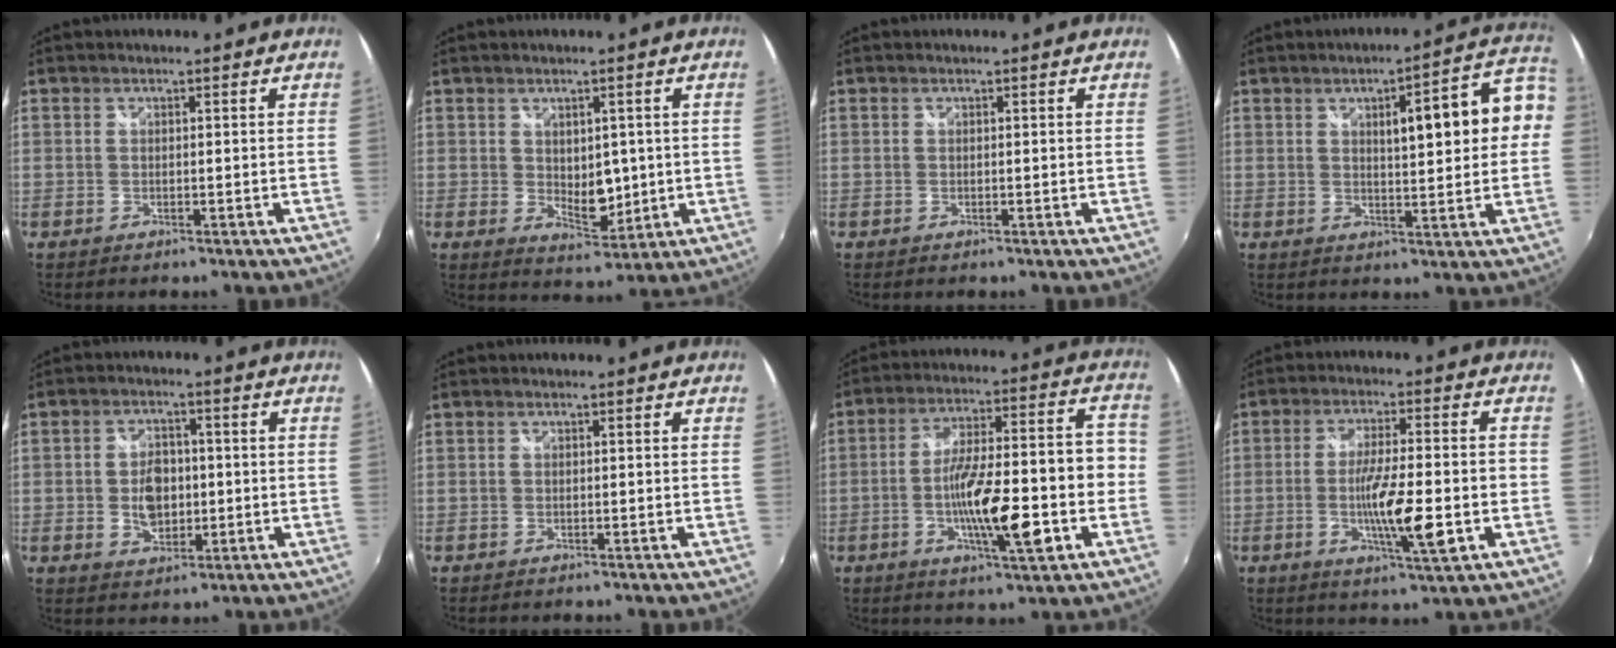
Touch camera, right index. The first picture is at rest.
{"total": 5.5, "force": [0.6, 3.7, 4.1], "torque": [-0.059, -0.011, 0.018]}
{"total": 0.0}
{"total": 12.0, "force": [2.0, 3.0, 11.4], "torque": [-0.155, 0.032, 0.041]}
{"total": 6.7, "force": [-0.6, 4.7, 4.7], "torque": [-0.084, 0.008, -0.003]}
{"total": 0.0}
{"total": 17.3, "force": [-5.8, 3.8, 15.8], "torque": [-0.260, -0.001, -0.088]}
{"total": 11.7, "force": [-3.2, 1.4, 11.1], "torque": [-0.194, -0.020, -0.052]}